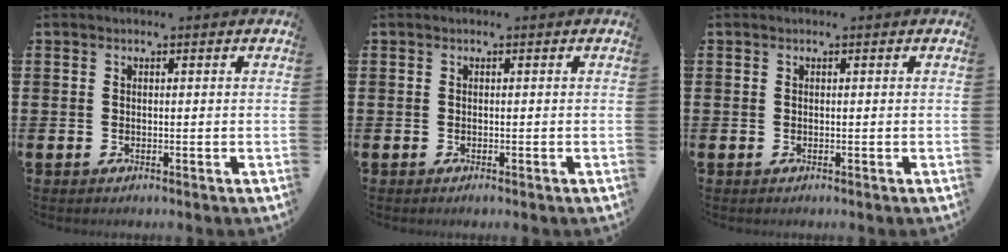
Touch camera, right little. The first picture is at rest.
{"total": 0.0}
{"total": 0.0}